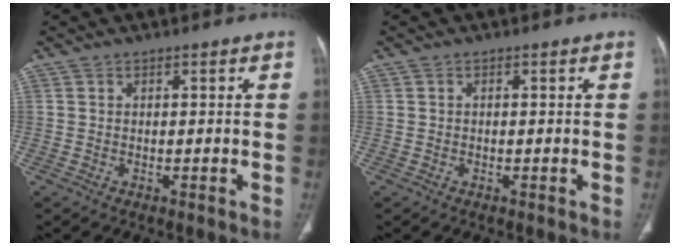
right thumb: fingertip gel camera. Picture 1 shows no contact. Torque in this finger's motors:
{"motor_torque": [-0.07, 0.23, -0.45, 0.09, -0.02]}